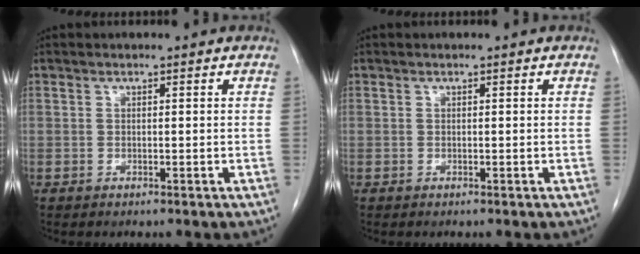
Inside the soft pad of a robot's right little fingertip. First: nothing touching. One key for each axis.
{"total": 0.0}